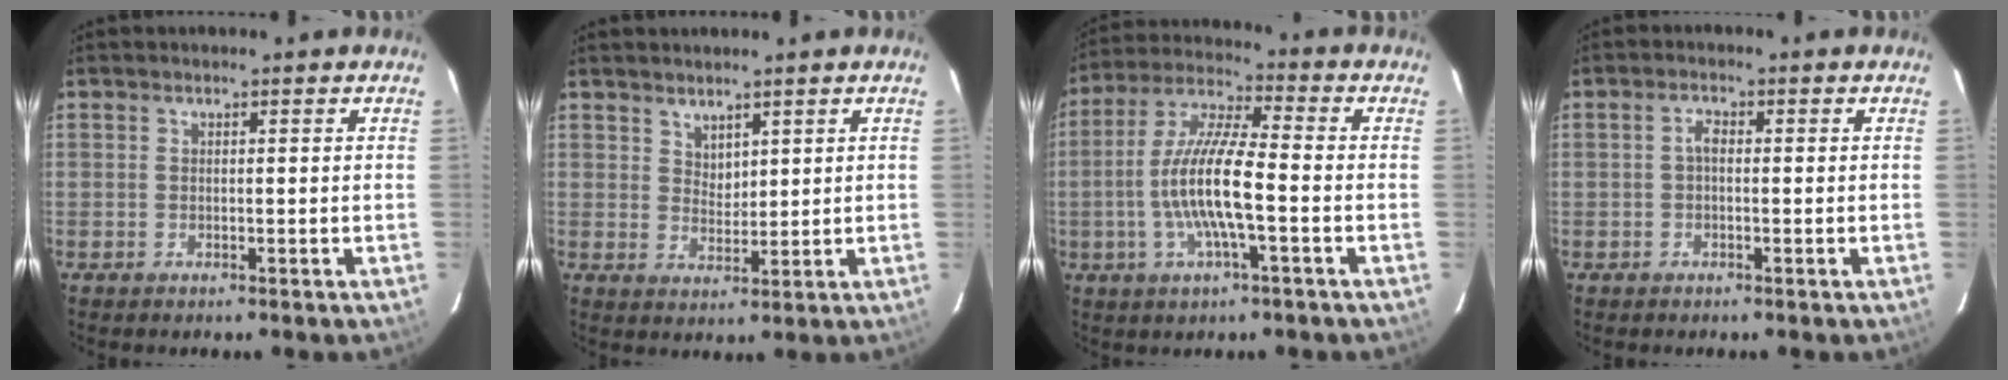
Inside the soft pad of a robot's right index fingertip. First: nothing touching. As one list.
[{"total": 3.0, "force": [2.5, 1.5, 0.8], "torque": [-0.007, 0.002, 0.047]}, {"total": 12.5, "force": [-2.9, 2.2, 12.0], "torque": [-0.242, 0.001, -0.058]}, {"total": 1.5, "force": [-0.2, 0.8, 1.3], "torque": [-0.026, 0.008, -0.005]}]